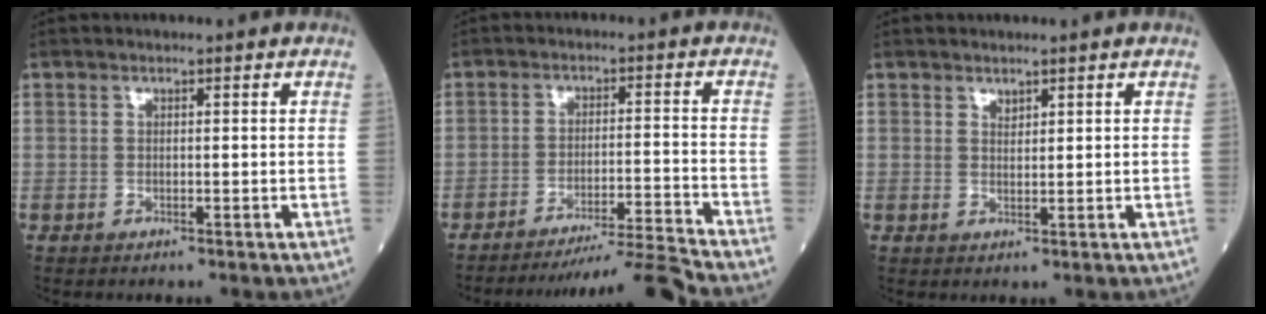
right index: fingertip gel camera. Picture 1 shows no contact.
{"total": 9.9, "force": [-9.0, -4.0, 1.1], "torque": [-0.008, 0.001, -0.147]}
{"total": 0.9, "force": [0.7, 0.4, 0.4], "torque": [-0.007, -0.002, 0.014]}